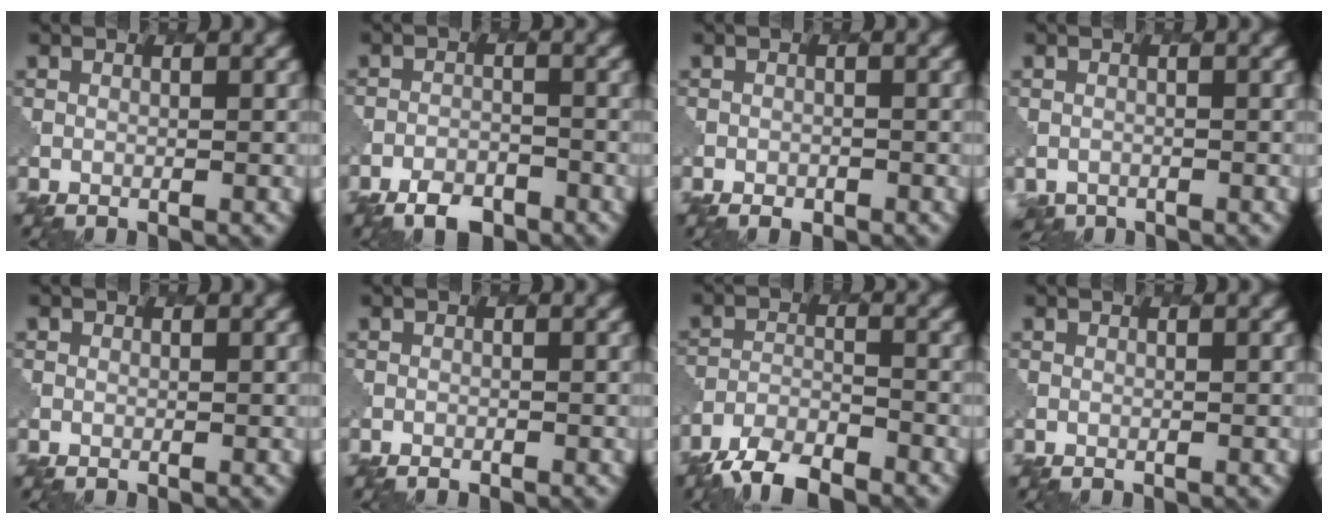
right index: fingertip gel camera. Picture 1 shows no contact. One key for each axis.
{"total": 3.7, "fx": -3.0, "fy": 1.6, "fz": 1.5, "tx": -0.020, "ty": -0.004, "tz": -0.053}
{"total": 1.1, "fx": -0.8, "fy": 0.7, "fz": 0.4, "tx": -0.004, "ty": -0.003, "tz": -0.012}
{"total": 1.6, "fx": -1.4, "fy": 0.6, "fz": -0.5, "tx": 0.003, "ty": -0.004, "tz": -0.019}
{"total": 0.0}
{"total": 0.7, "fx": -0.6, "fy": 0.2, "fz": 0.2, "tx": -0.003, "ty": -0.002, "tz": -0.009}
{"total": 5.4, "fx": -4.6, "fy": 1.7, "fz": 2.3, "tx": -0.040, "ty": -0.012, "tz": -0.093}
{"total": 0.0}